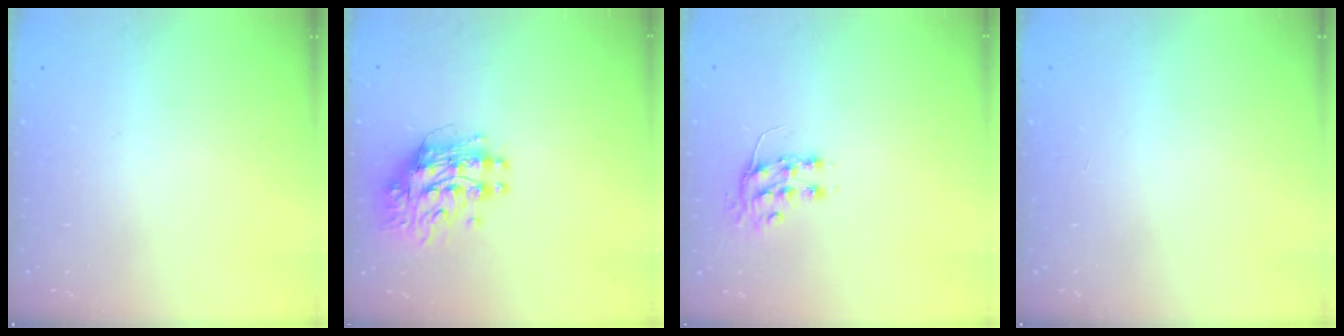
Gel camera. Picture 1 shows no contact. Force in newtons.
{"total": 10.4, "press": 10.4, "slide": 0.9}
{"total": 7.6, "press": 7.5, "slide": 0.9}
{"total": 0.0}